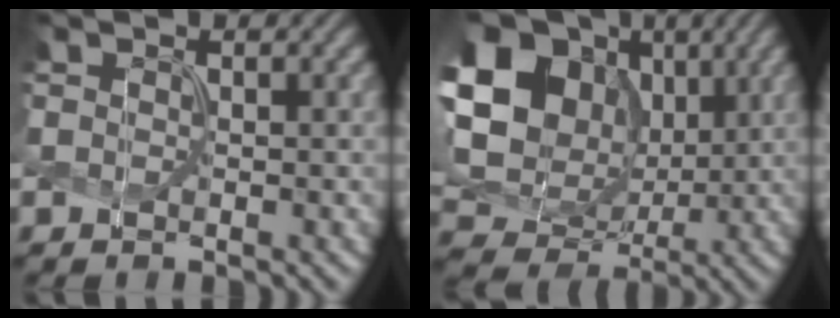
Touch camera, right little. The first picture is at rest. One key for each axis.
{"total": 17.2, "fx": 4.1, "fy": 13.4, "fz": 9.9, "tx": -0.233, "ty": 0.030, "tz": 0.076}